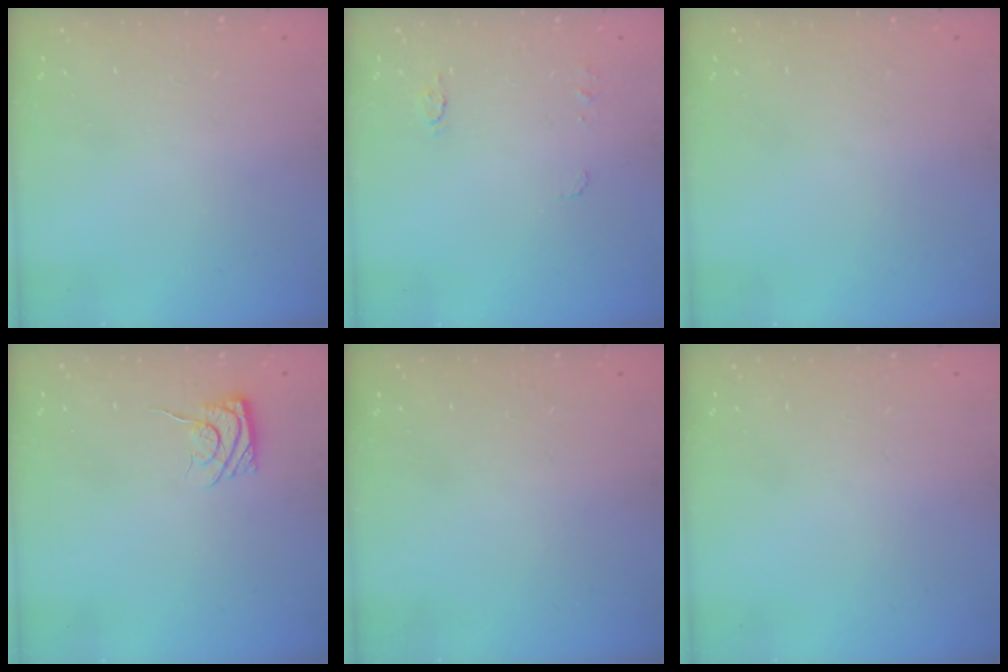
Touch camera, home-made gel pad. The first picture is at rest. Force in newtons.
{"total": 5.2, "press": 5.1, "slide": 0.5}
{"total": 0.0}
{"total": 6.1, "press": 5.9, "slide": 1.6}
{"total": 0.0}
{"total": 0.0}